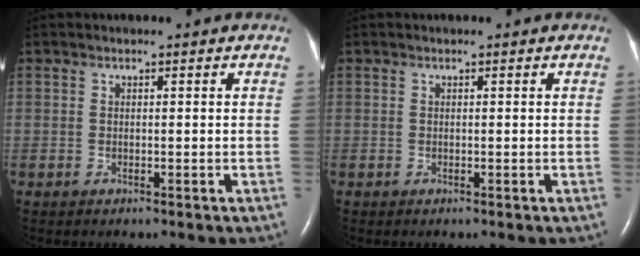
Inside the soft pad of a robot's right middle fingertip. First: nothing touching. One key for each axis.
{"total": 0.0}